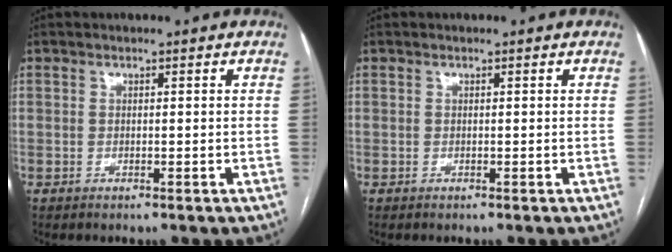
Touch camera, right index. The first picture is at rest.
{"total": 0.0}